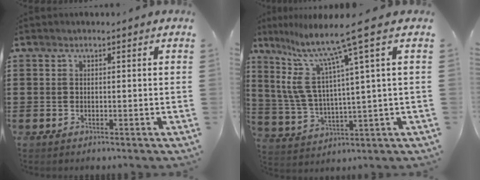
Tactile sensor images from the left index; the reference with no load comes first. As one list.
[{"total": 11.7, "force": [6.9, 0.6, 9.4], "torque": [-0.229, -0.039, 0.102]}]